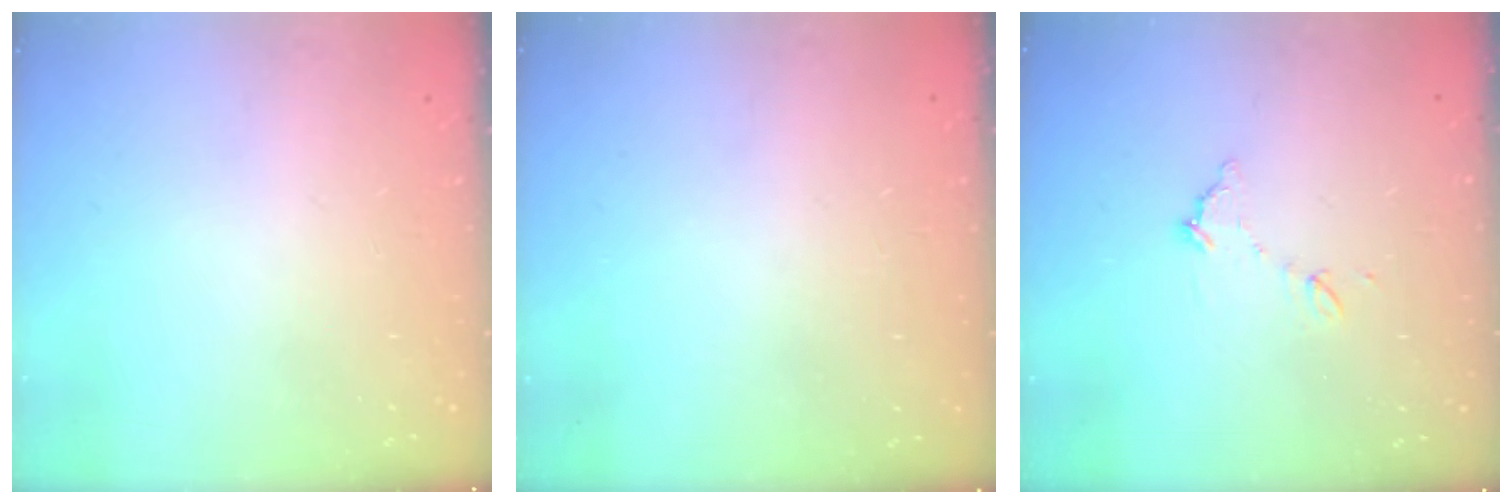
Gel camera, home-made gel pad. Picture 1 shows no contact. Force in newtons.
{"total": 3.7, "press": 3.7, "slide": 0.0}
{"total": 7.5, "press": 7.5, "slide": 0.5}